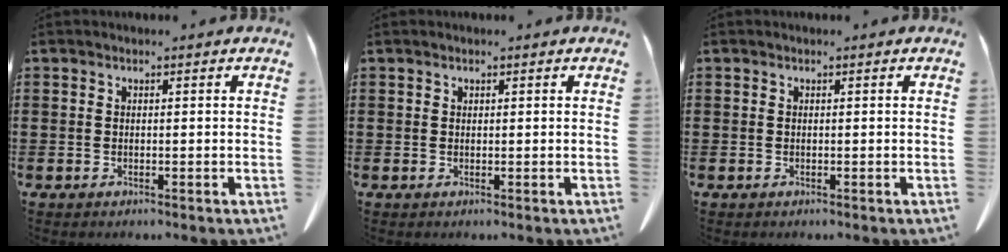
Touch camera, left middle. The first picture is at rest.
{"total": 0.0}
{"total": 0.0}